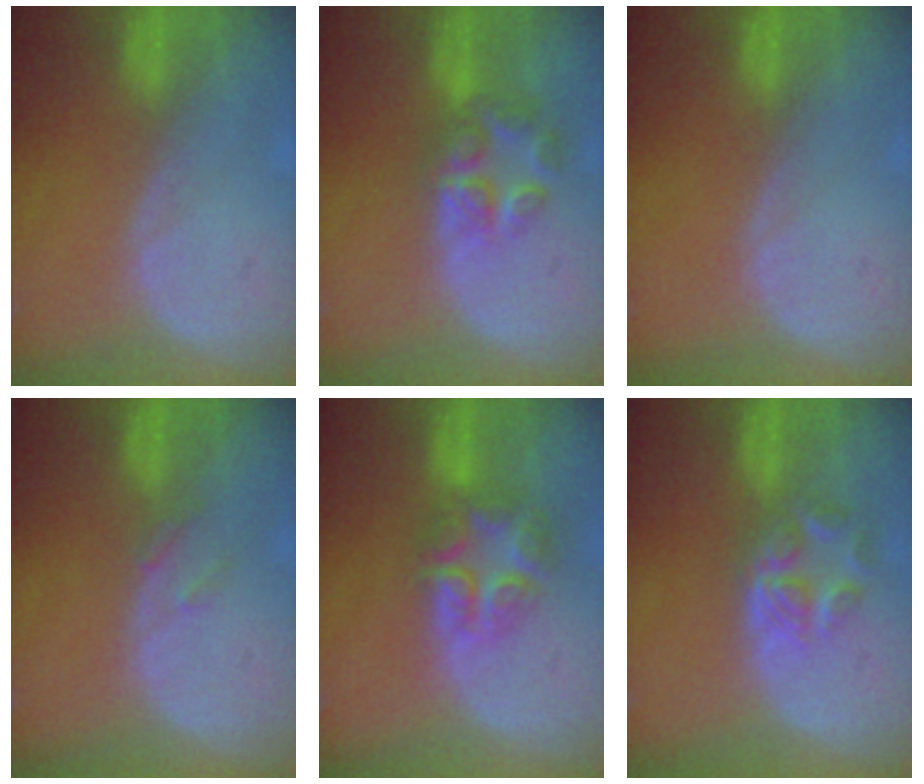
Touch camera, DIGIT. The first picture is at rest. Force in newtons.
{"total": 6.8, "press": 5.8, "slide": 3.6}
{"total": 0.0}
{"total": 1.6, "press": 1.6, "slide": 0.2}
{"total": 7.6, "press": 6.7, "slide": 3.6}
{"total": 5.9, "press": 5.0, "slide": 3.3}